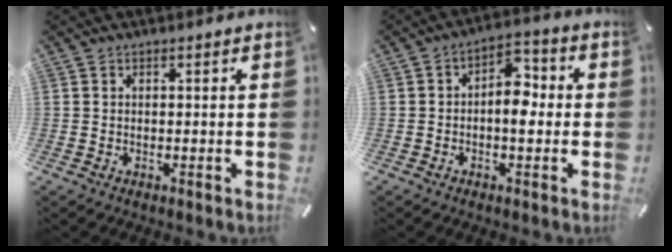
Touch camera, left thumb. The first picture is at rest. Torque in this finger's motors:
{"motor_torque": [0.98, 1.62, 0.56, 0.02, 0.07]}